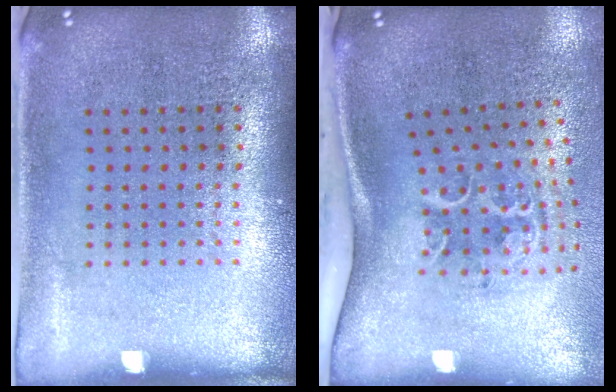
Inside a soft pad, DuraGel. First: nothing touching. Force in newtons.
{"total": 2.2, "press": 1.3, "slide": 1.8}